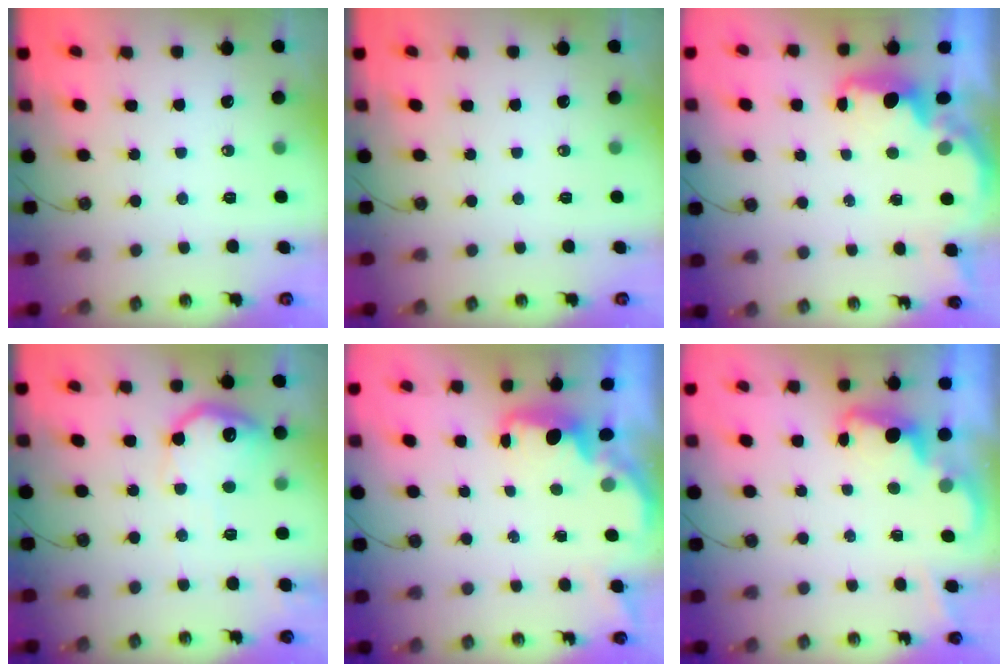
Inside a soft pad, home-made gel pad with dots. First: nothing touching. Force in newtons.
{"total": 0.0}
{"total": 2.2, "press": 2.0, "slide": 0.7}
{"total": 12.3, "press": 12.3, "slide": 0.2}
{"total": 1.6, "press": 1.4, "slide": 0.7}
{"total": 2.3, "press": 2.2, "slide": 0.6}